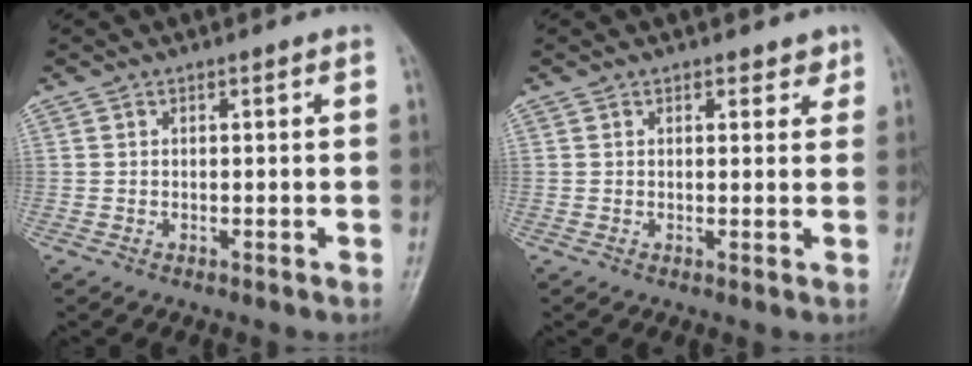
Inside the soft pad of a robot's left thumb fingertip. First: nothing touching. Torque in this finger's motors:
{"motor_torque": [-0.18, -0.01, -0.29, -0.22, -0.04]}